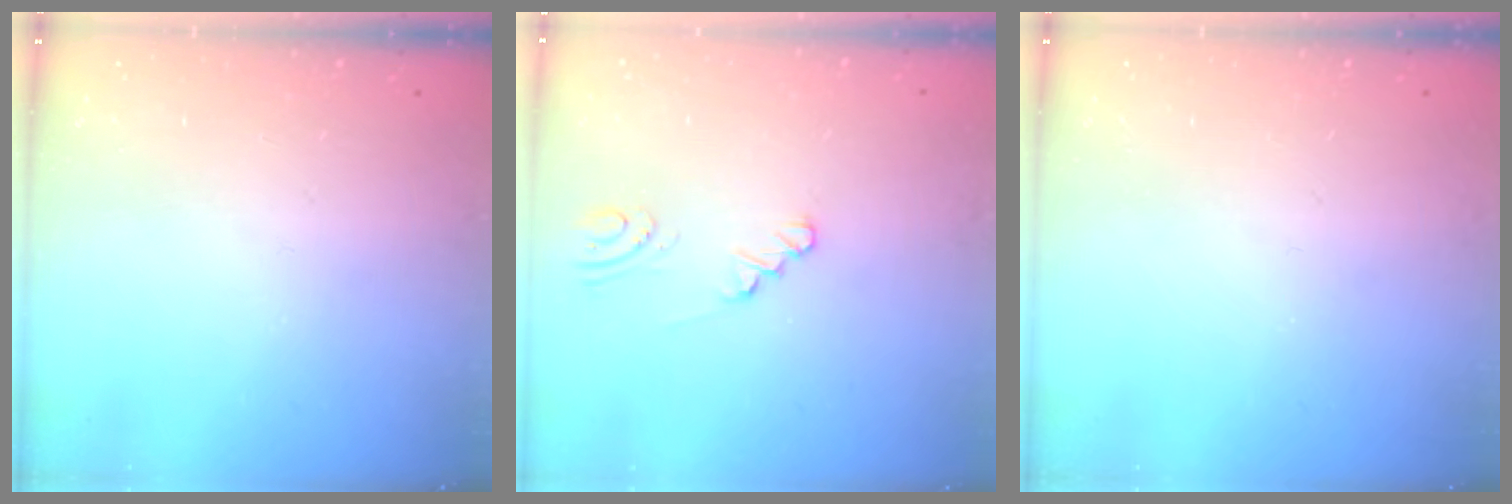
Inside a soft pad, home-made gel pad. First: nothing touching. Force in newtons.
{"total": 1.0, "press": 1.0, "slide": 0.1}
{"total": 0.0}